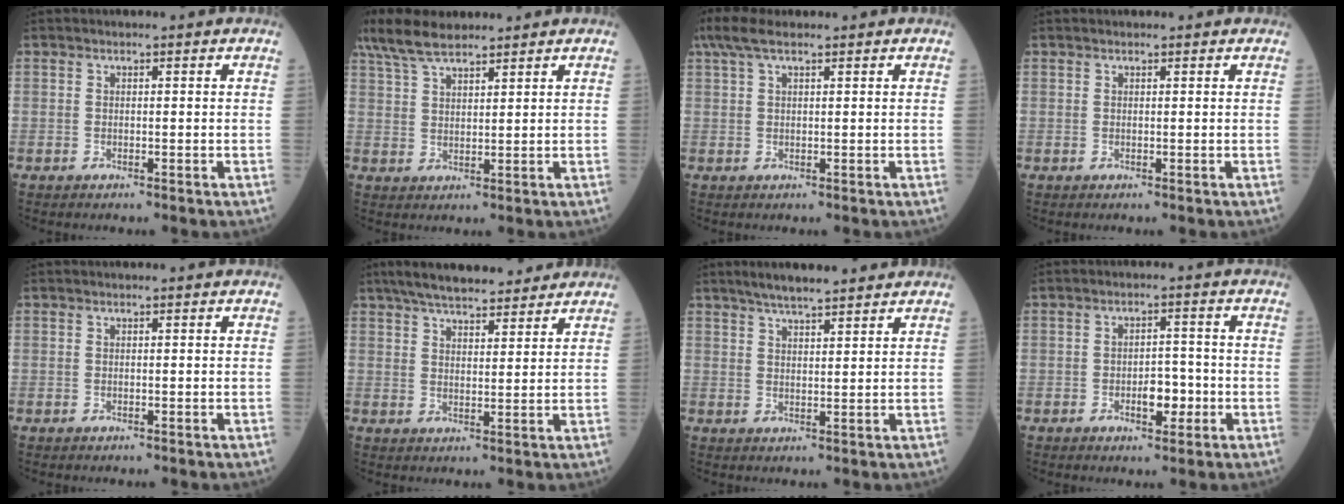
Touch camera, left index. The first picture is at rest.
{"total": 9.0, "force": [7.3, 2.2, 4.6], "torque": [-0.102, 0.024, 0.142]}
{"total": 4.5, "force": [3.1, 1.2, 3.0], "torque": [-0.073, 0.034, 0.065]}
{"total": 0.7, "force": [0.6, 0.3, 0.1], "torque": [-0.011, 0.014, 0.011]}
{"total": 0.0}
{"total": 12.9, "force": [11.1, 3.0, 6.0], "torque": [-0.092, 0.030, 0.166]}
{"total": 7.2, "force": [6.1, 0.9, 3.6], "torque": [-0.060, 0.024, 0.101]}
{"total": 4.4, "force": [-1.6, 2.1, 3.5], "torque": [-0.050, 0.006, -0.022]}